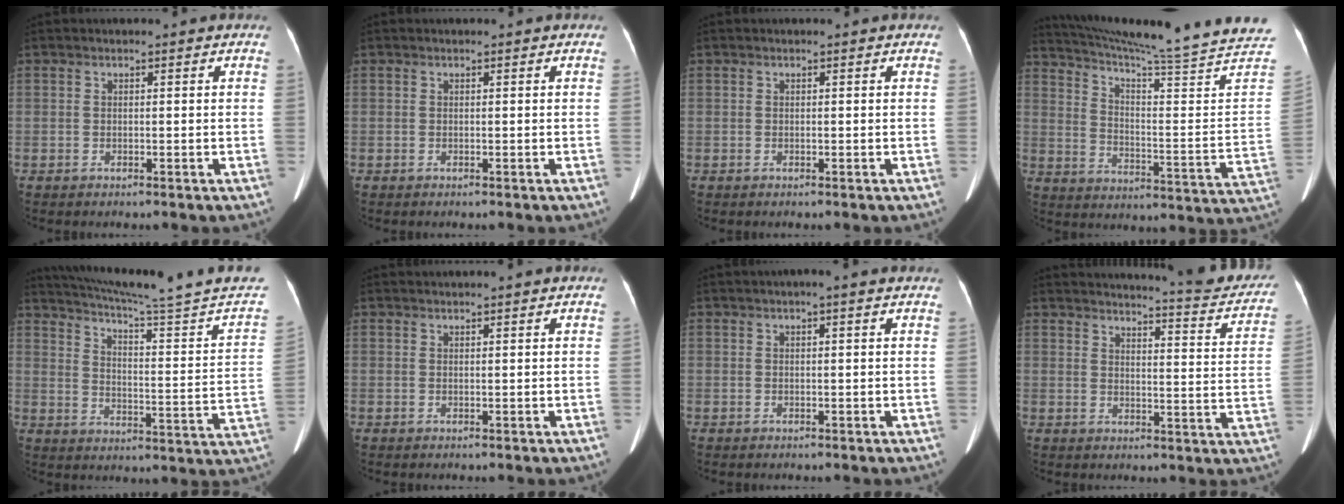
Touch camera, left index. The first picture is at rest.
{"total": 0.0}
{"total": 0.0}
{"total": 28.4, "force": [25.6, -1.8, 12.1], "torque": [-0.200, -0.120, 0.331]}
{"total": 22.9, "force": [20.7, -1.9, 9.7], "torque": [-0.154, -0.075, 0.269]}
{"total": 2.1, "force": [1.9, -0.4, 0.7], "torque": [-0.008, 0.023, 0.033]}
{"total": 1.8, "force": [1.3, 0.0, 1.3], "torque": [-0.018, 0.019, 0.015]}
{"total": 17.7, "force": [16.7, 1.7, 5.6], "torque": [-0.061, -0.067, 0.181]}